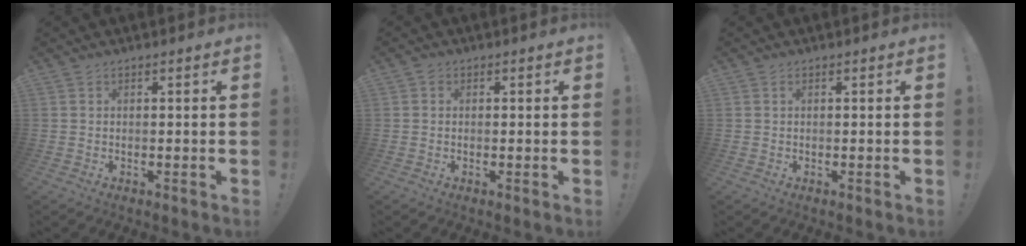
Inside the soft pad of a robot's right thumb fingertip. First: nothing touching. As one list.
[{"total": 0.9, "force": [0.0, 0.9, 0.1], "torque": [-0.003, 0.004, 0.000]}, {"total": 0.0}]